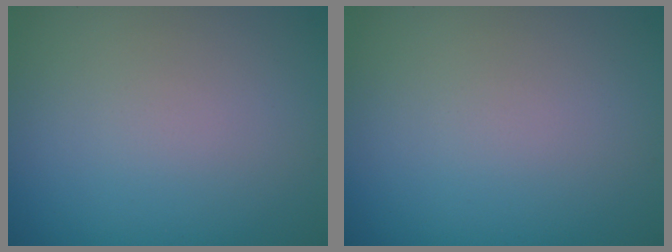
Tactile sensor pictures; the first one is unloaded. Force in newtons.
{"total": 0.0}